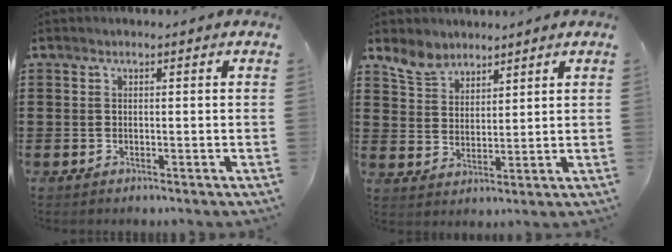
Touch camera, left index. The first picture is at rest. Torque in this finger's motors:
{"motor_torque": [0.72, -0.66, 0.11, 0.05]}